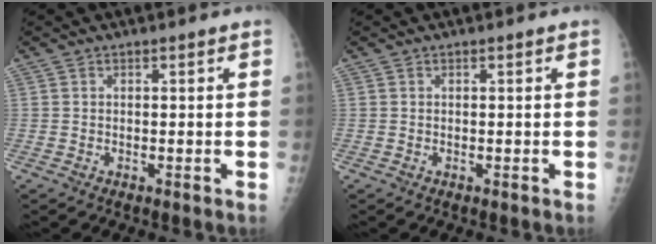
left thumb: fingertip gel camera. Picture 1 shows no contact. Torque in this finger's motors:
{"motor_torque": [-0.01, 0.00, -0.07, -0.06, 0.00]}